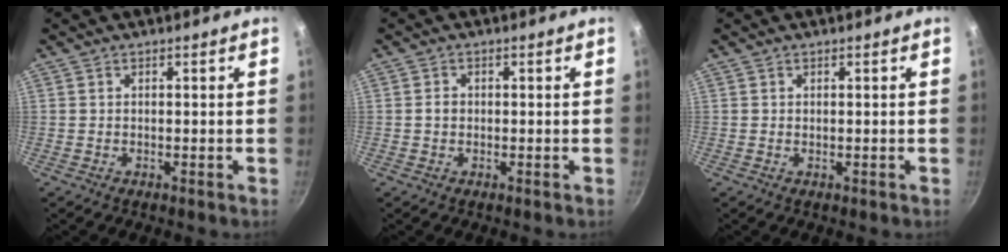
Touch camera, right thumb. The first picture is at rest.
{"total": 1.5, "force": [-0.1, 1.2, 0.8], "torque": [-0.011, 0.004, -0.003]}
{"total": 0.0}